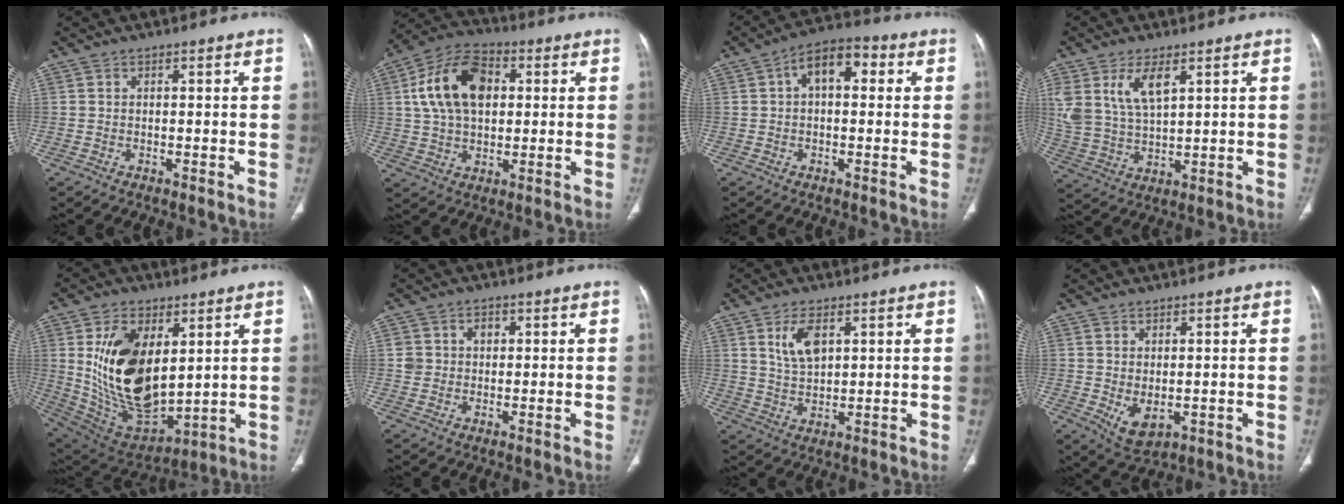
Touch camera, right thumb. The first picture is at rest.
{"total": 15.1, "force": [3.1, 9.6, 11.3], "torque": [-0.192, 0.015, 0.050]}
{"total": 8.3, "force": [1.8, 4.8, 6.6], "torque": [-0.090, 0.027, 0.020]}
{"total": 9.8, "force": [4.6, 4.7, 7.3], "torque": [-0.147, -0.015, 0.101]}
{"total": 21.6, "force": [4.2, 12.2, 17.3], "torque": [-0.301, -0.031, 0.100]}
{"total": 3.6, "force": [0.7, 3.2, 1.4], "torque": [-0.005, 0.001, 0.014]}
{"total": 6.3, "force": [2.7, 3.3, 4.7], "torque": [-0.083, -0.013, 0.059]}
{"total": 5.0, "force": [-0.7, 2.8, 4.1], "torque": [-0.066, -0.008, 0.007]}